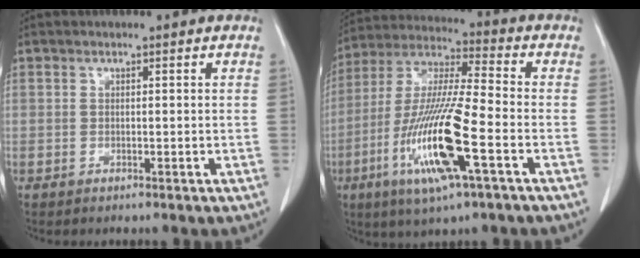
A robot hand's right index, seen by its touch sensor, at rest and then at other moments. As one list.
[{"total": 16.7, "force": [-5.8, 1.2, 15.7], "torque": [-0.322, -0.020, -0.109]}]